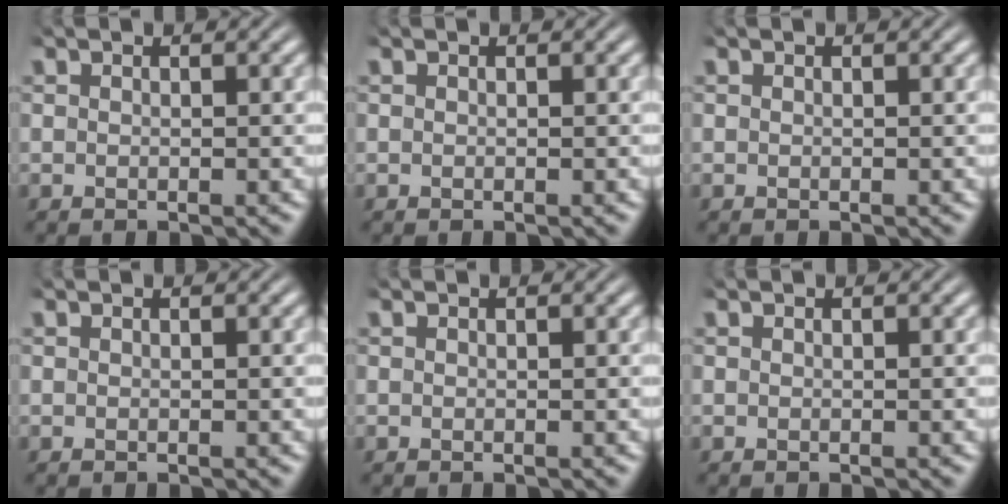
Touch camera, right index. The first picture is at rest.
{"total": 0.0}
{"total": 0.0}
{"total": 0.0}
{"total": 0.0}
{"total": 0.0}